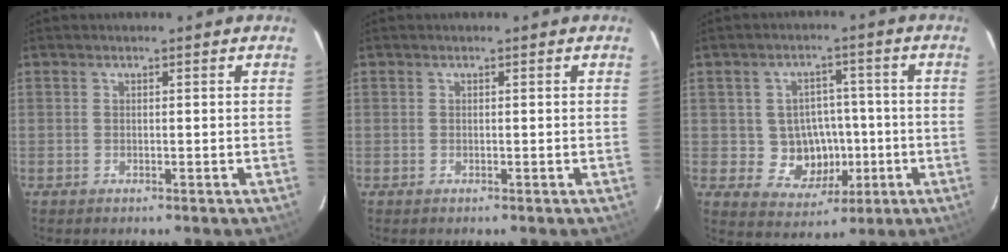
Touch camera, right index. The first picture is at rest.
{"total": 0.0}
{"total": 8.6, "force": [-1.3, 7.9, 3.2], "torque": [-0.072, 0.014, 0.000]}